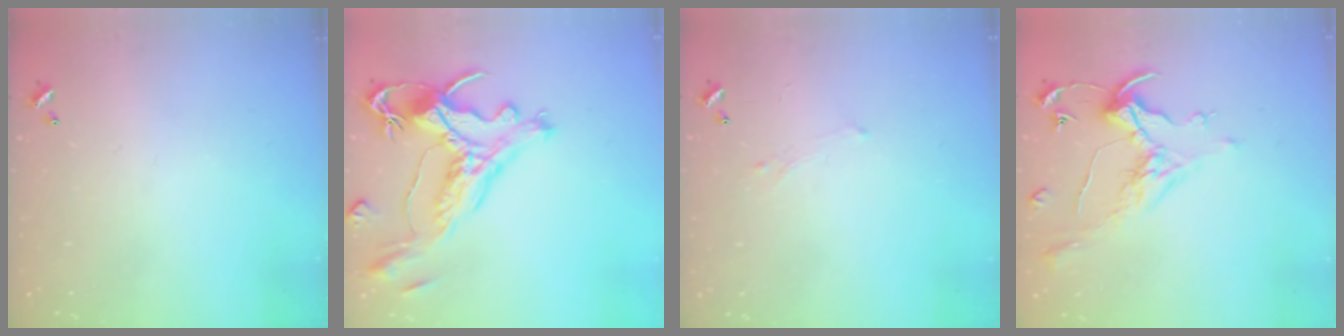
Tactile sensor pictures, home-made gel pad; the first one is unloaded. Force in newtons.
{"total": 2.1, "press": 1.6, "slide": 1.3}
{"total": 0.8, "press": 0.6, "slide": 0.6}
{"total": 0.8, "press": 0.7, "slide": 0.5}